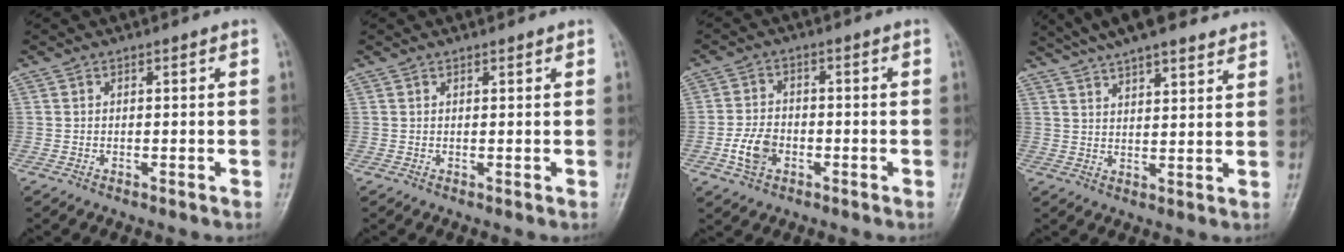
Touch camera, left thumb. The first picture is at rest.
{"total": 0.9, "force": [0.8, 0.2, 0.5], "torque": [-0.005, -0.002, 0.012]}
{"total": 5.8, "force": [-2.0, 4.0, 3.6], "torque": [-0.065, 0.009, -0.040]}
{"total": 15.6, "force": [12.8, 3.9, 8.1], "torque": [-0.116, -0.014, 0.193]}